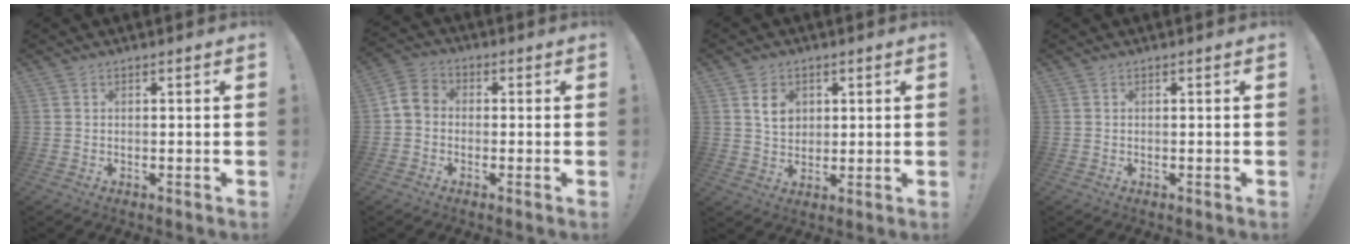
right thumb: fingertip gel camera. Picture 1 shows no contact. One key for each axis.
{"total": 5.5, "fx": -0.9, "fy": 4.4, "fz": 3.1, "tx": -0.067, "ty": 0.020, "tz": -0.013}
{"total": 6.6, "fx": 2.5, "fy": 5.2, "fz": 3.2, "tx": -0.040, "ty": -0.008, "tz": 0.044}
{"total": 0.0}